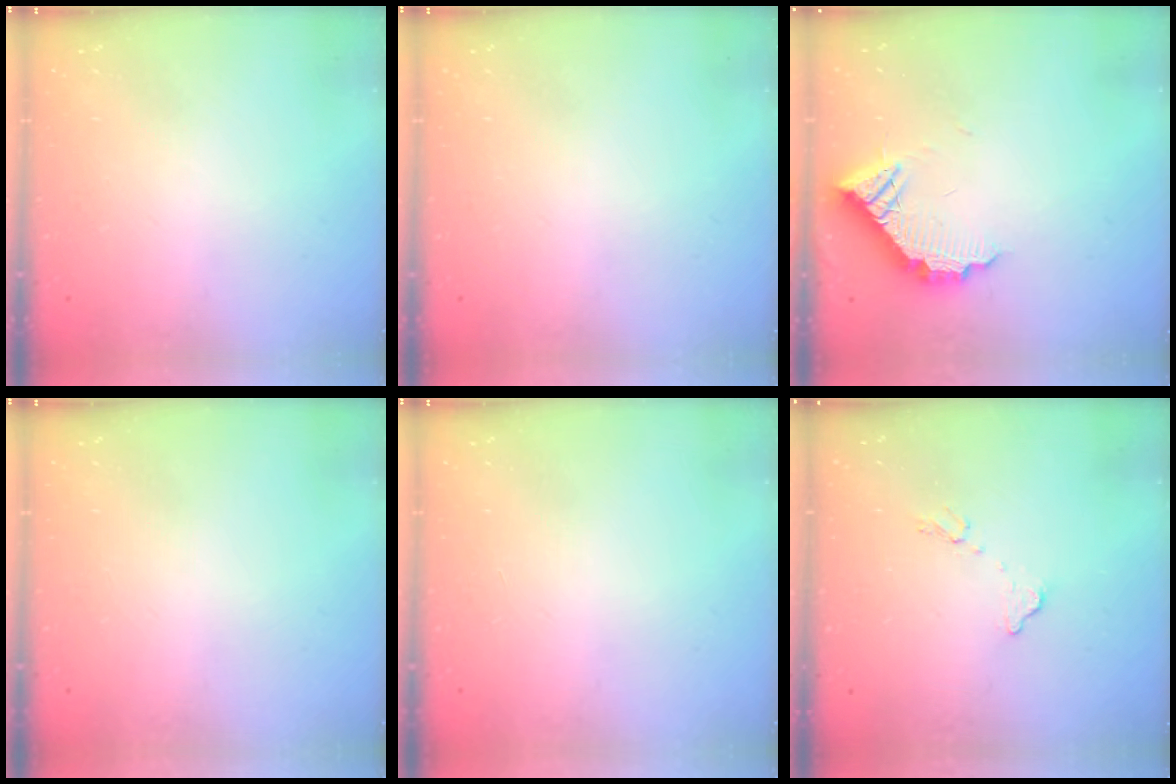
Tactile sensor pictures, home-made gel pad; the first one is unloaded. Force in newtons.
{"total": 0.0}
{"total": 10.1, "press": 10.1, "slide": 0.4}
{"total": 0.0}
{"total": 0.0}
{"total": 8.8, "press": 8.8, "slide": 0.2}